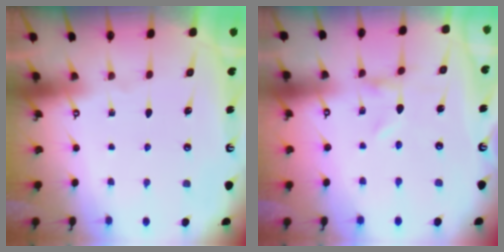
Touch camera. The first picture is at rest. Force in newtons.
{"total": 0.0}